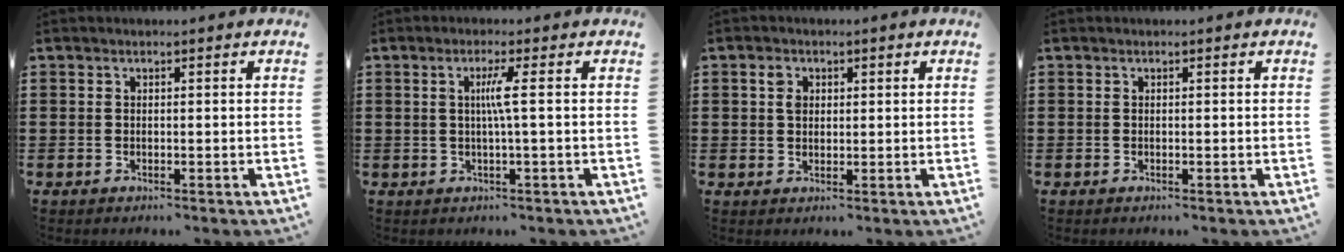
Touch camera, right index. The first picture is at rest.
{"total": 3.2, "force": [0.2, -0.6, 3.1], "torque": [-0.059, -0.005, -0.003]}
{"total": 2.4, "force": [0.8, 1.8, 1.4], "torque": [-0.026, 0.006, 0.012]}
{"total": 0.0}